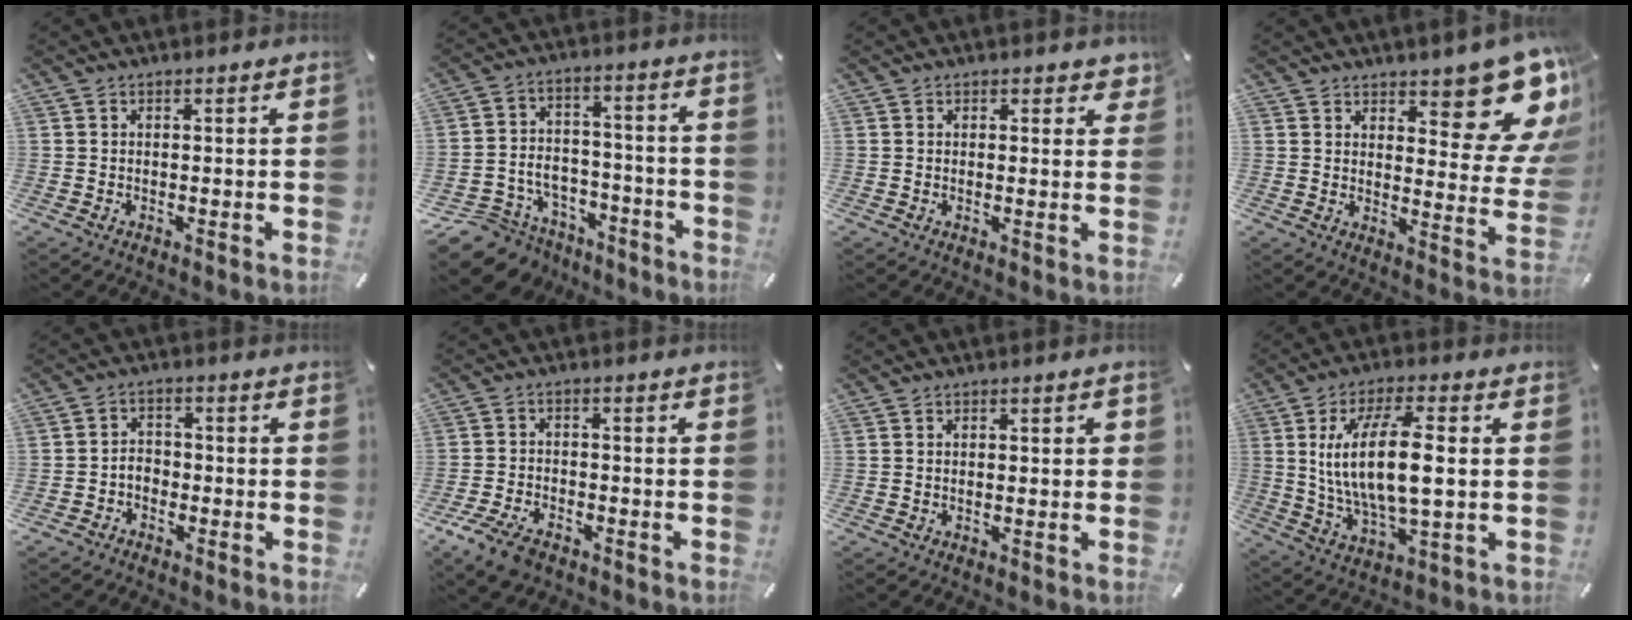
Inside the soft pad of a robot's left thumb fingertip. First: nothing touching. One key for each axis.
{"total": 10.3, "fx": -6.7, "fy": 7.5, "fz": 2.2, "tx": -0.045, "ty": 0.037, "tz": -0.115}
{"total": 1.9, "fx": 1.2, "fy": 1.2, "fz": 0.7, "tx": 0.007, "ty": -0.003, "tz": 0.015}
{"total": 16.0, "fx": 11.2, "fy": 6.3, "fz": 9.5, "tx": -0.093, "ty": -0.106, "tz": 0.186}
{"total": 3.6, "fx": -2.0, "fy": 2.8, "fz": 1.1, "tx": -0.019, "ty": 0.013, "tz": -0.040}
{"total": 7.1, "fx": -4.8, "fy": 3.7, "fz": 3.6, "tx": -0.090, "ty": 0.015, "tz": -0.094}
{"total": 1.5, "fx": -0.1, "fy": 0.8, "fz": 1.3, "tx": -0.016, "ty": 0.000, "tz": -0.006}
{"total": 15.7, "fx": 2.1, "fy": 6.3, "fz": 14.3, "tx": -0.287, "ty": -0.002, "tz": 0.030}